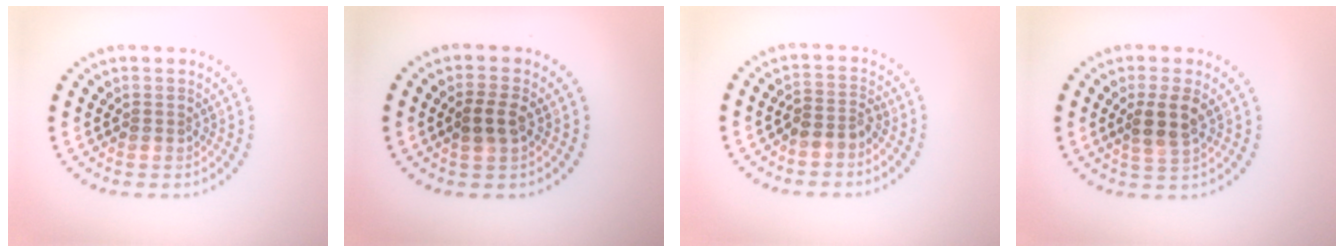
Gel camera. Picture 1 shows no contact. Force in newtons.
{"total": 2.2, "press": 2.2, "slide": 0.6}
{"total": 2.0, "press": 1.6, "slide": 1.2}
{"total": 2.6, "press": 2.3, "slide": 1.3}